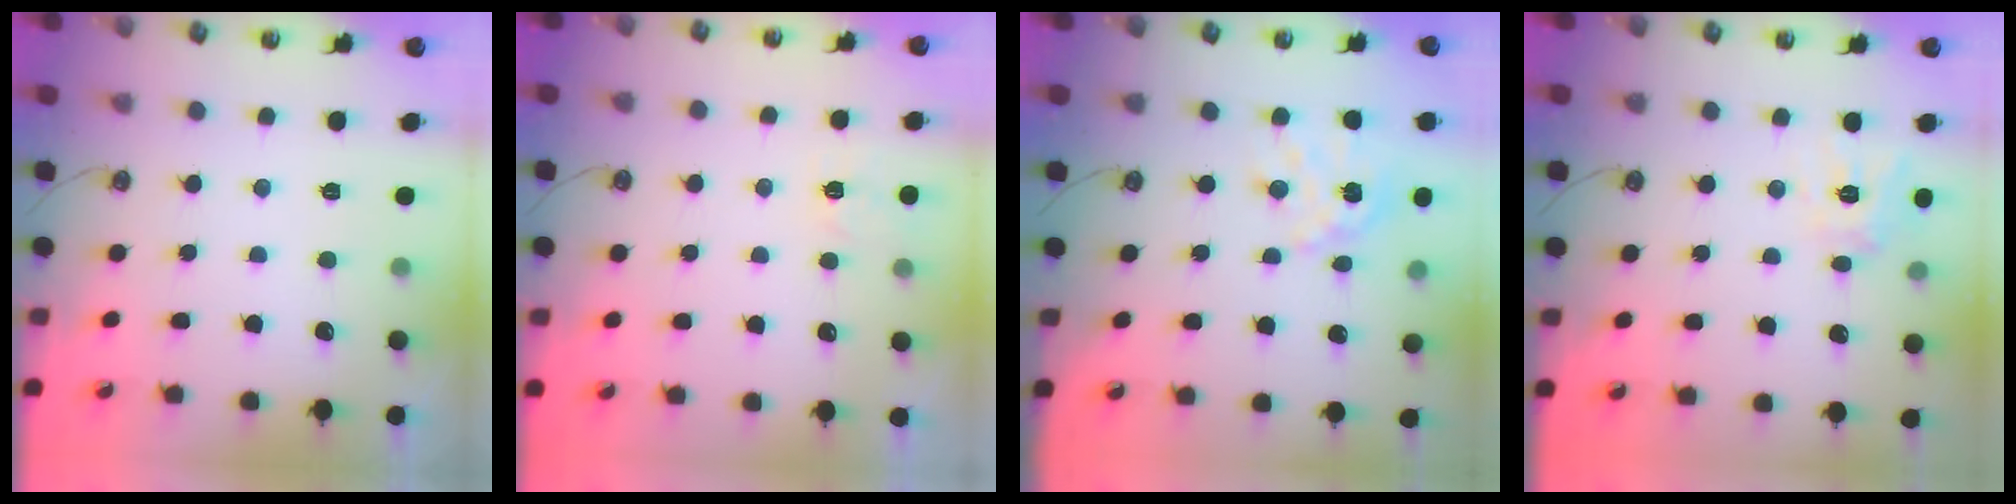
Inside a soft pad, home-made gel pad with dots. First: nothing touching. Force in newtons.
{"total": 3.9, "press": 3.9, "slide": 0.6}
{"total": 11.0, "press": 10.9, "slide": 1.0}
{"total": 10.3, "press": 10.3, "slide": 0.6}